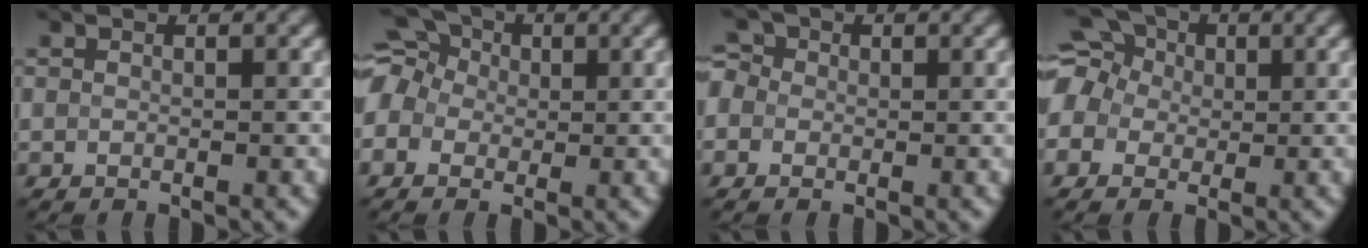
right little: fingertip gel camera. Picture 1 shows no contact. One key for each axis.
{"total": 7.8, "fx": 1.1, "fy": 6.5, "fz": 4.1, "tx": -0.083, "ty": 0.039, "tz": -0.028}
{"total": 3.4, "fx": 0.8, "fy": 3.0, "fz": 1.4, "tx": -0.017, "ty": 0.026, "tz": -0.015}
{"total": 9.0, "fx": 2.0, "fy": 7.5, "fz": 4.5, "tx": -0.093, "ty": 0.043, "tz": -0.006}